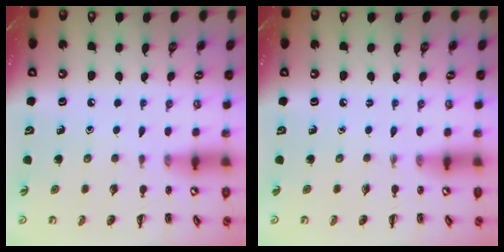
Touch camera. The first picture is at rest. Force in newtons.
{"total": 0.0}